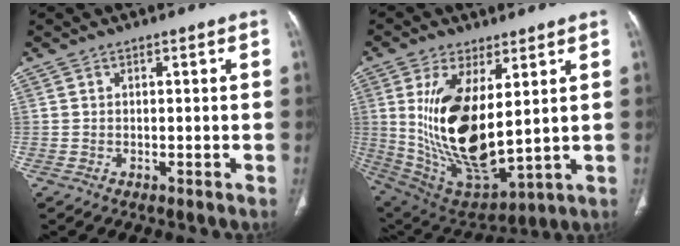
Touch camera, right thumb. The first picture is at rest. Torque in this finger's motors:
{"motor_torque": [1.41, 3.60, 2.17, 0.37, 0.66]}